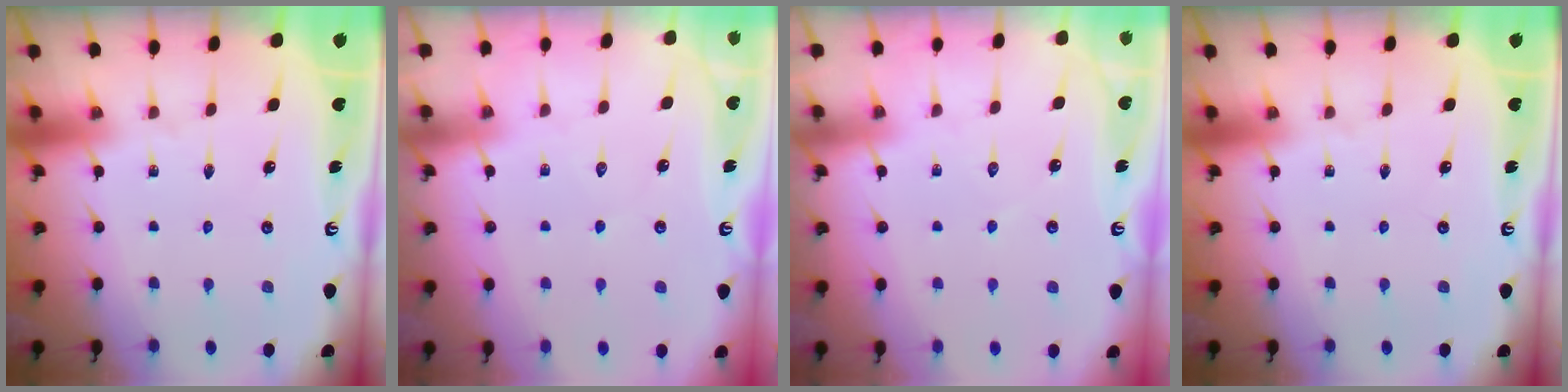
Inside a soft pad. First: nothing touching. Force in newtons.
{"total": 3.5, "press": 3.5, "slide": 0.4}
{"total": 3.9, "press": 3.9, "slide": 0.5}
{"total": 0.0}